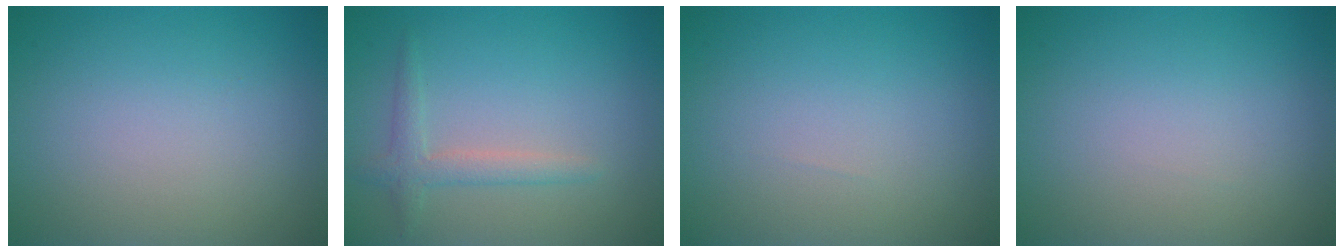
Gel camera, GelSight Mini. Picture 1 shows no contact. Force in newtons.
{"total": 2.0, "press": 2.0, "slide": 0.0}
{"total": 0.0}
{"total": 0.0}